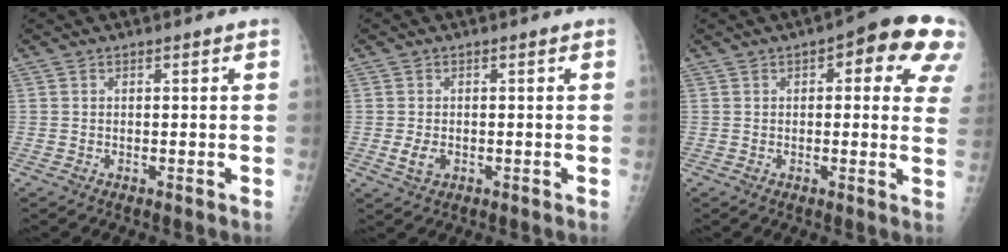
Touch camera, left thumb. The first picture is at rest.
{"total": 2.3, "force": [-0.5, 1.5, 1.6], "torque": [-0.022, 0.000, -0.008]}
{"total": 14.1, "force": [5.9, 4.9, 11.9], "torque": [-0.103, -0.009, 0.055]}